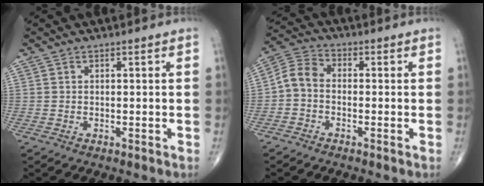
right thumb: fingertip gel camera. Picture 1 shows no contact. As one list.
[{"total": 5.2, "force": [-1.1, 3.7, 3.5], "torque": [-0.061, 0.022, -0.041]}]